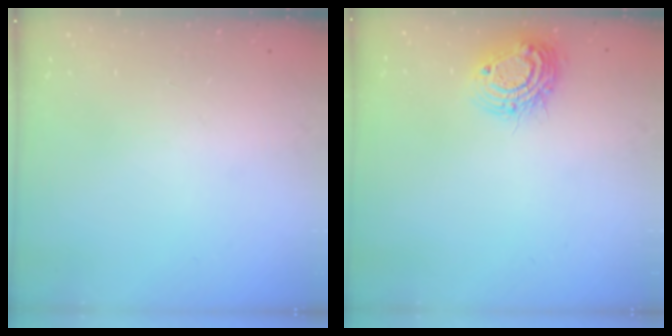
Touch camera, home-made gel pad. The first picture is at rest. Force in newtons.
{"total": 11.3, "press": 11.3, "slide": 0.6}